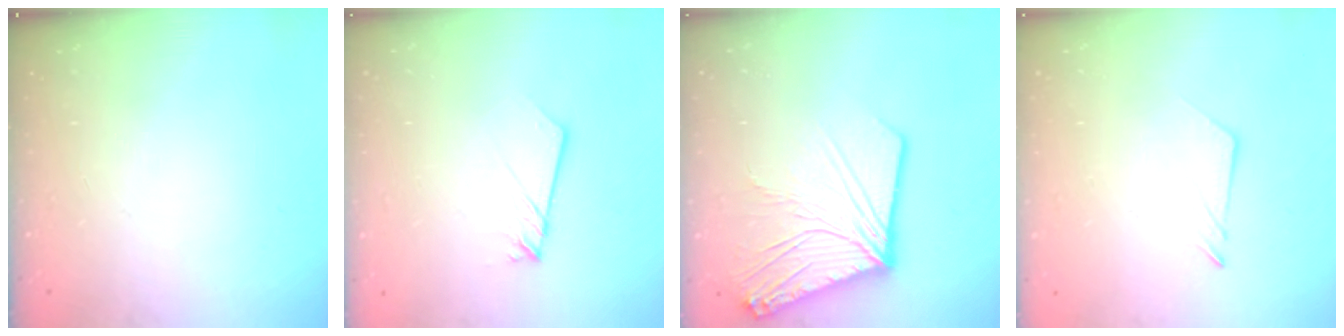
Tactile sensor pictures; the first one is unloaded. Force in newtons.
{"total": 1.9, "press": 1.9, "slide": 0.2}
{"total": 17.4, "press": 17.2, "slide": 2.3}
{"total": 2.5, "press": 2.5, "slide": 0.2}